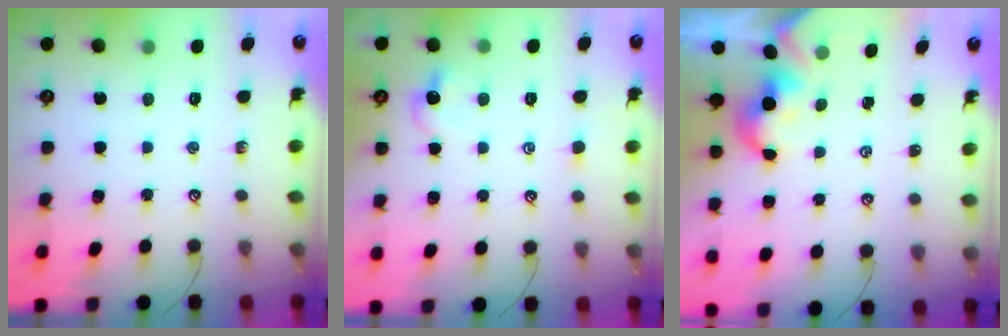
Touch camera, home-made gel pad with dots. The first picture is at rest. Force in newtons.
{"total": 1.5, "press": 1.4, "slide": 0.6}
{"total": 2.0, "press": 1.9, "slide": 0.4}